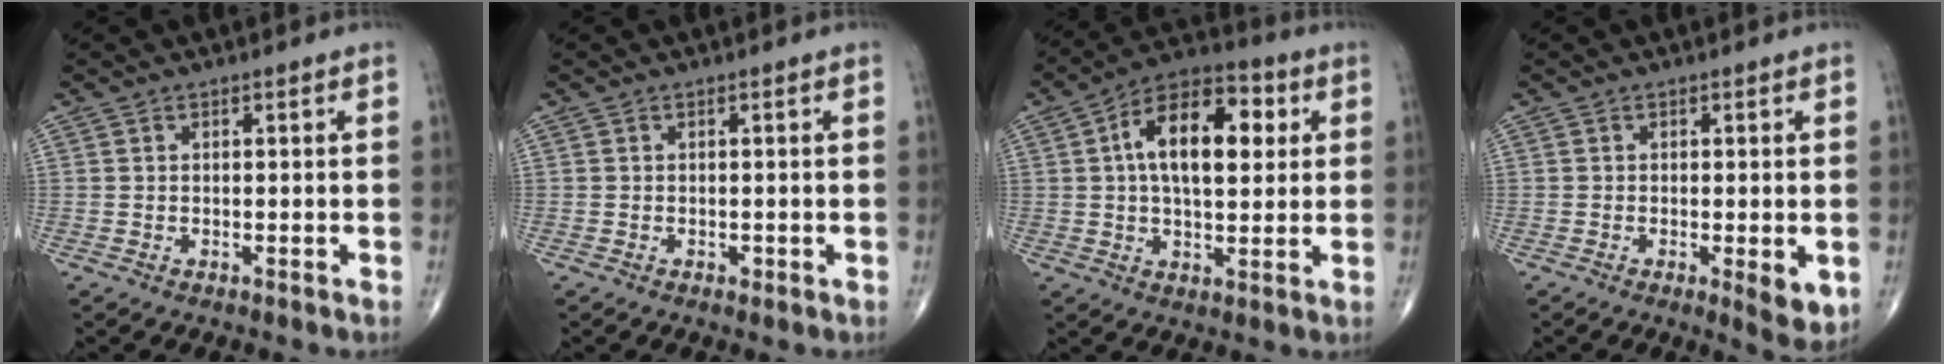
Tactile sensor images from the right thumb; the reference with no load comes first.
{"total": 0.7, "force": [-0.2, 0.5, 0.4], "torque": [-0.005, 0.000, -0.004]}
{"total": 16.0, "force": [3.3, 8.4, 13.2], "torque": [-0.193, 0.018, 0.046]}
{"total": 4.8, "force": [-1.1, 1.5, 4.4], "torque": [-0.065, -0.014, -0.017]}